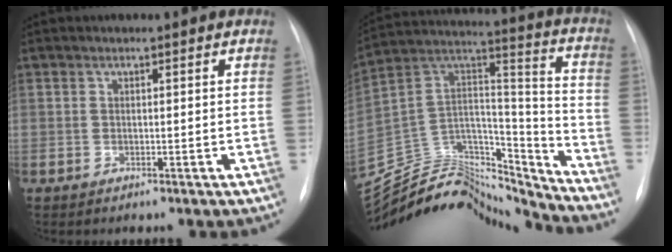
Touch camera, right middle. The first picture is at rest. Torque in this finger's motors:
{"motor_torque": [-0.14, -1.36, -0.21, -0.07]}